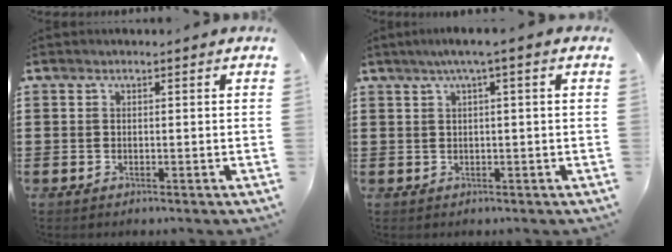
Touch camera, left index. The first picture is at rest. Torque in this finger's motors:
{"motor_torque": [0.38, -0.14, 0.22, 0.10]}